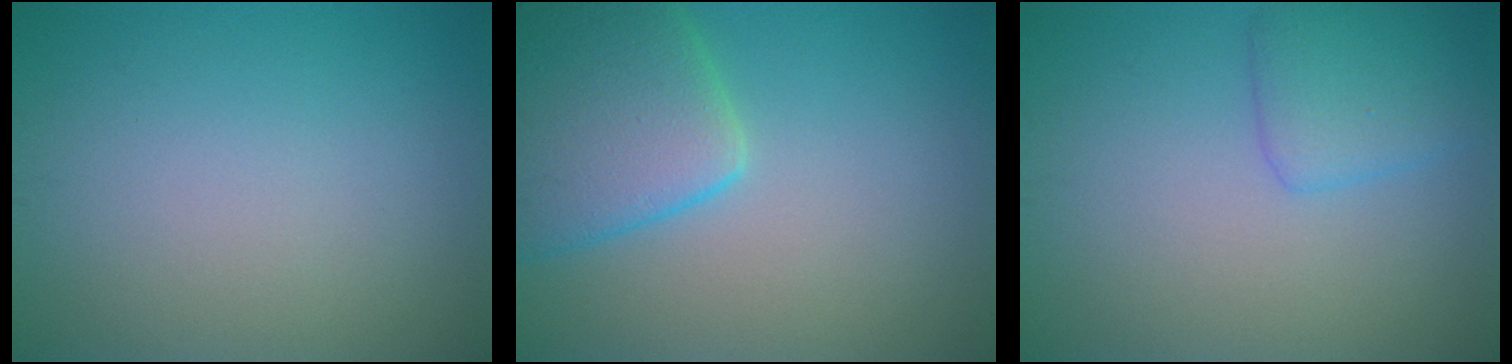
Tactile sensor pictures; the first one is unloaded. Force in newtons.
{"total": 6.9, "press": 6.9, "slide": 0.5}
{"total": 2.7, "press": 2.7, "slide": 0.1}